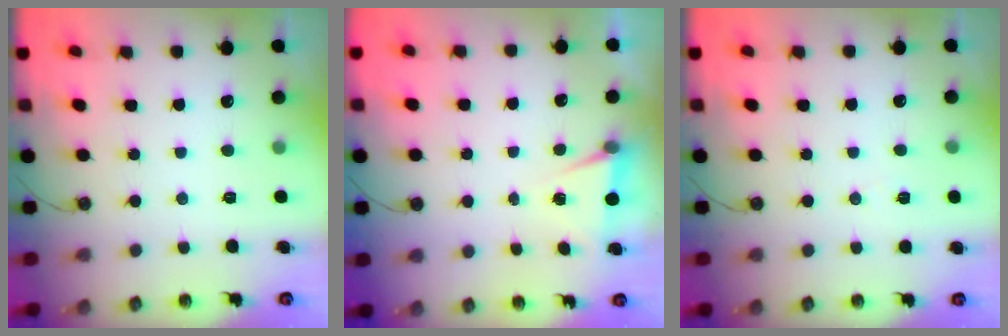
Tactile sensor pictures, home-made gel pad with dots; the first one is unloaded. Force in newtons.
{"total": 4.8, "press": 1.7, "slide": 4.4}
{"total": 4.3, "press": 3.2, "slide": 2.8}